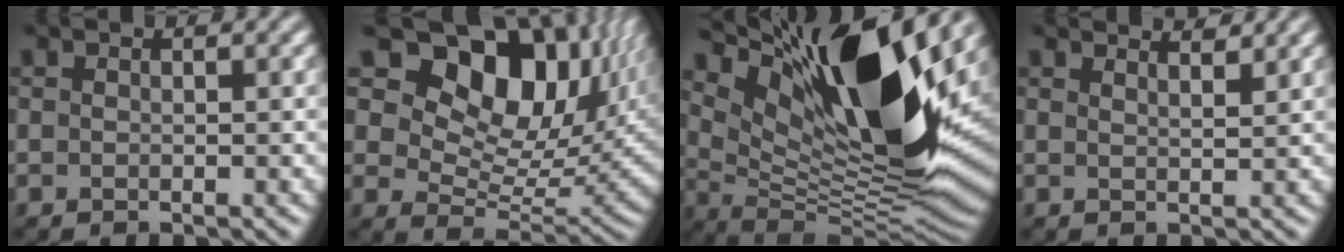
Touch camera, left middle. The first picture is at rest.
{"total": 14.1, "force": [6.9, 8.5, 8.9], "torque": [-0.144, 0.006, 0.120]}
{"total": 15.1, "force": [7.6, 5.2, 12.0], "torque": [-0.209, 0.006, 0.132]}
{"total": 3.6, "force": [3.2, 1.2, 1.3], "torque": [0.011, 0.019, 0.011]}